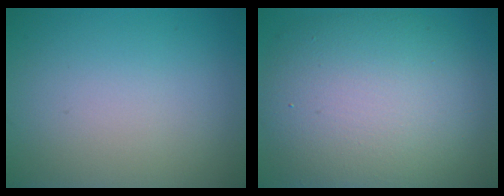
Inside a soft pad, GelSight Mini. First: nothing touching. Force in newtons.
{"total": 11.3, "press": 11.2, "slide": 0.8}